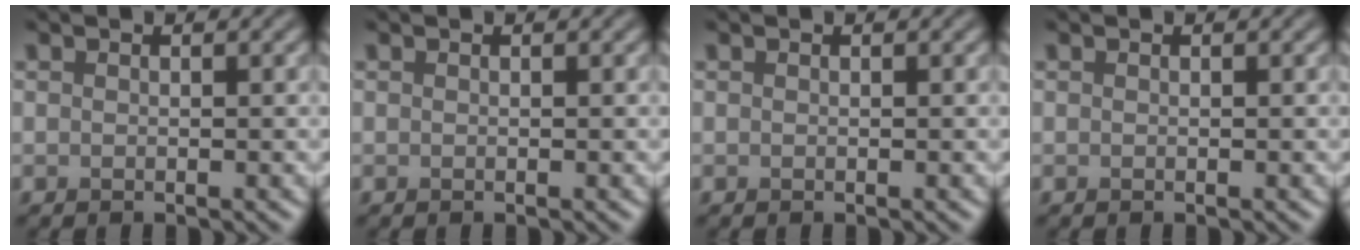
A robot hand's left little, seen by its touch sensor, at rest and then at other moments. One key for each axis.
{"total": 0.0}
{"total": 0.0}
{"total": 0.0}